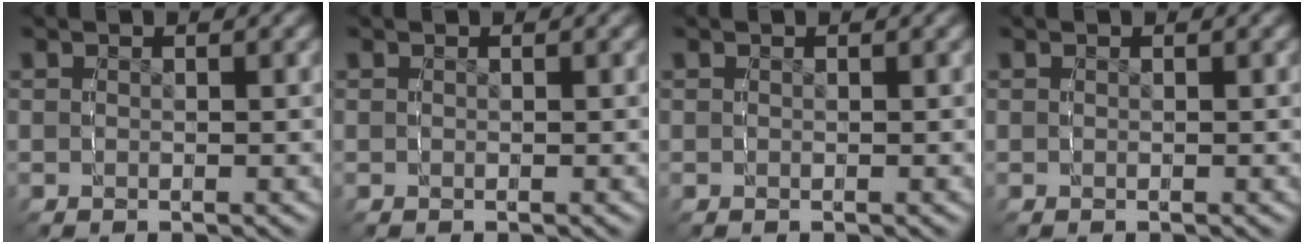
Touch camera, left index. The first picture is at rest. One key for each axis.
{"total": 0.0}
{"total": 0.0}
{"total": 0.0}